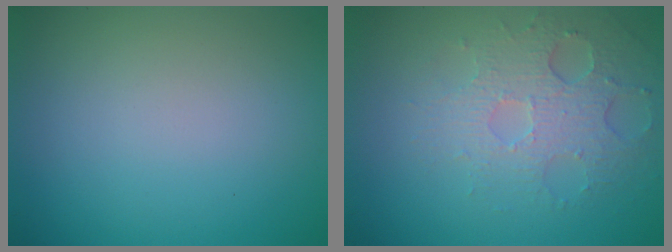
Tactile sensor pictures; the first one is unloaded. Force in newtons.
{"total": 3.5, "press": 3.2, "slide": 1.4}